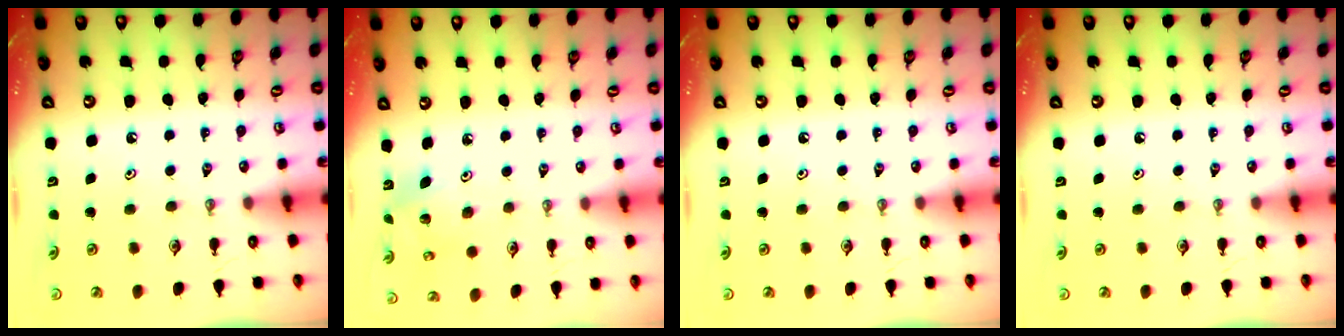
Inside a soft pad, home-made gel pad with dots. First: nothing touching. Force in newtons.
{"total": 5.7, "press": 5.7, "slide": 0.2}
{"total": 0.0}
{"total": 0.0}